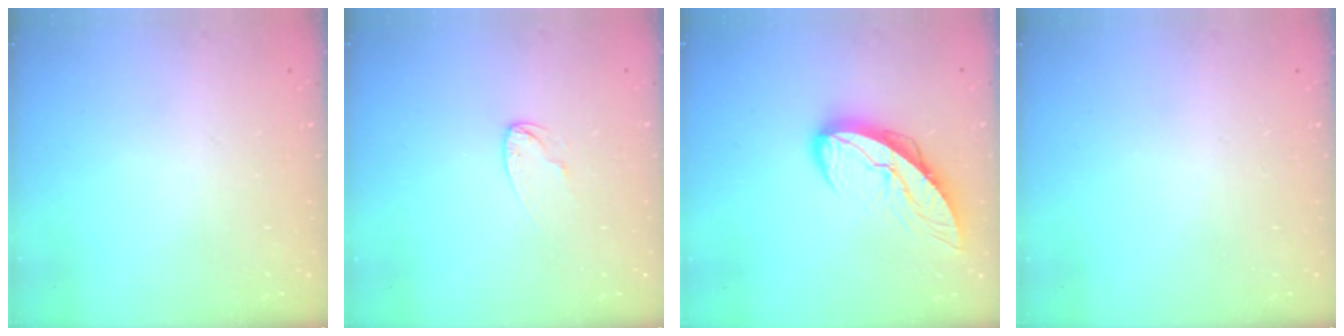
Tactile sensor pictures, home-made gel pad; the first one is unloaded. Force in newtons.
{"total": 4.8, "press": 4.8, "slide": 0.4}
{"total": 9.8, "press": 9.7, "slide": 0.9}
{"total": 0.0}